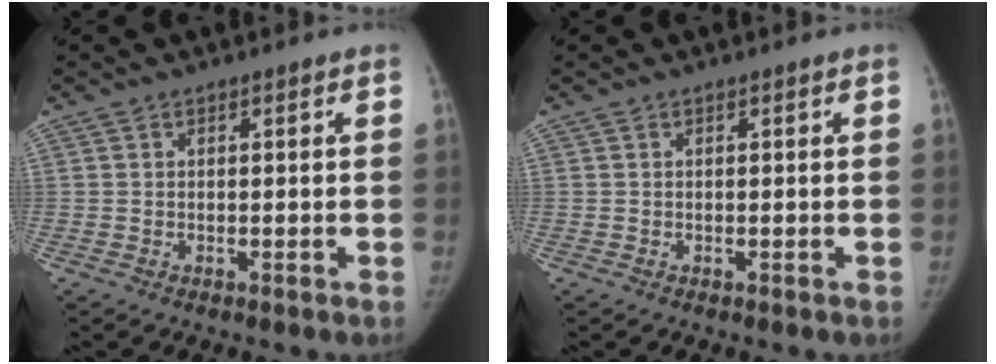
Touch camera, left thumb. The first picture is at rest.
{"total": 0.0}